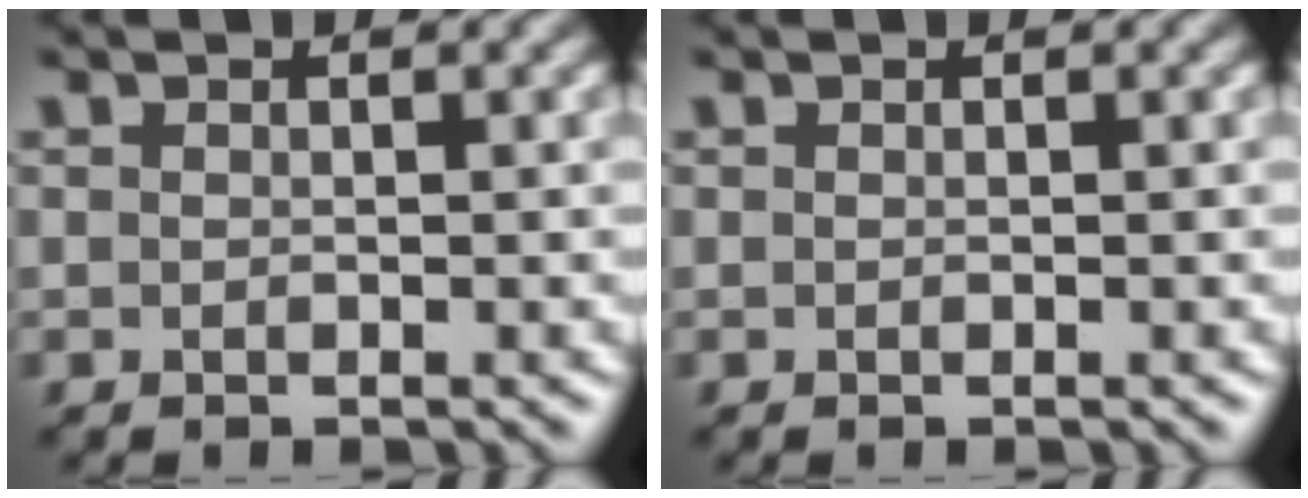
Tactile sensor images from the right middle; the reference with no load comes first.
{"total": 0.0}